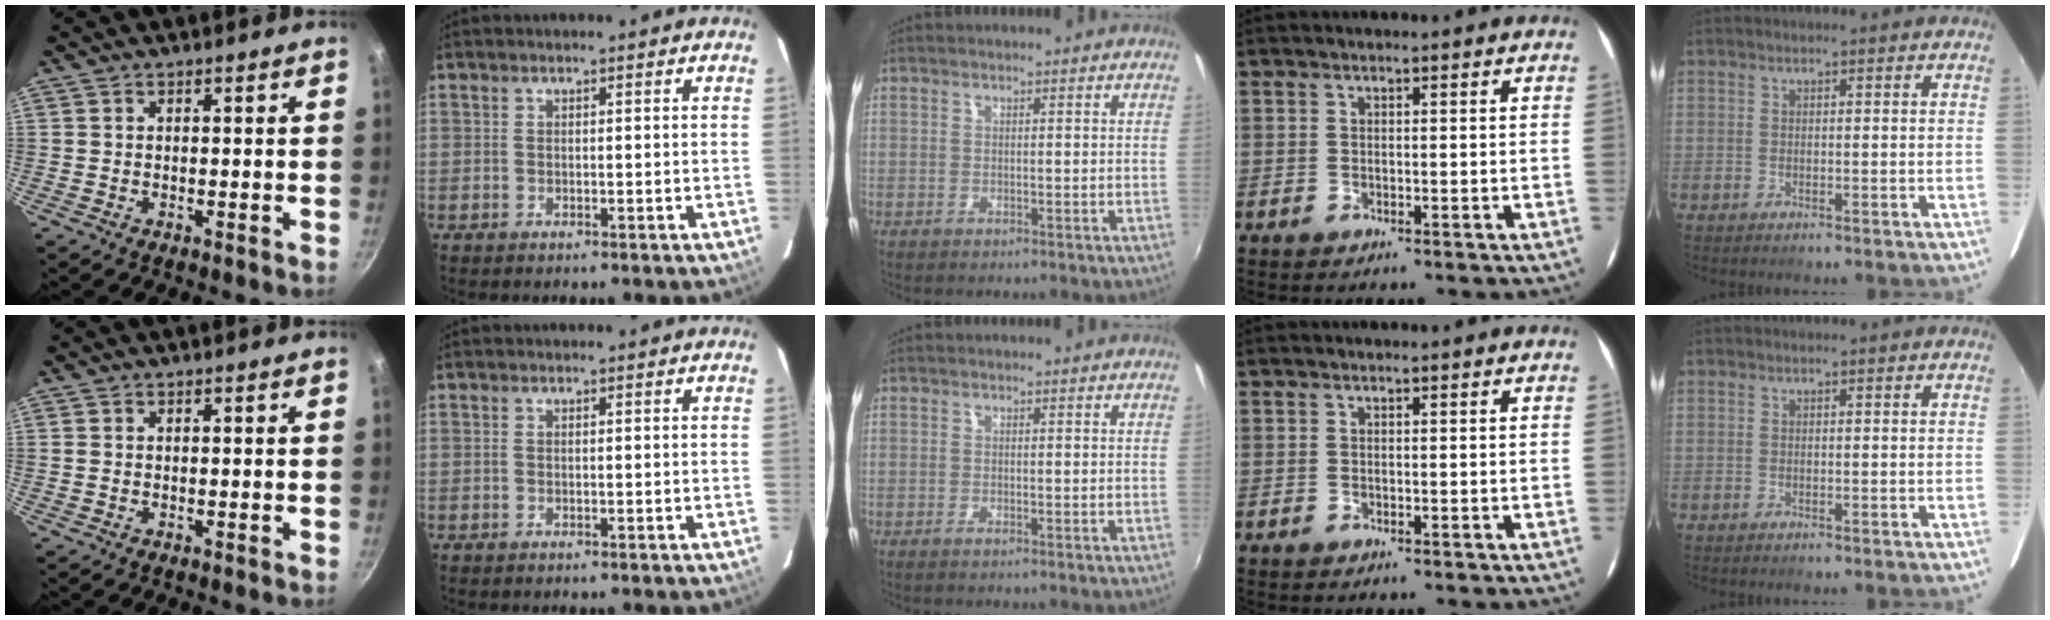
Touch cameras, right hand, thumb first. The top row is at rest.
{"middle": {"total": 0.6, "force": [-0.5, 0.0, 0.3], "torque": [-0.005, -0.003, -0.011]}}